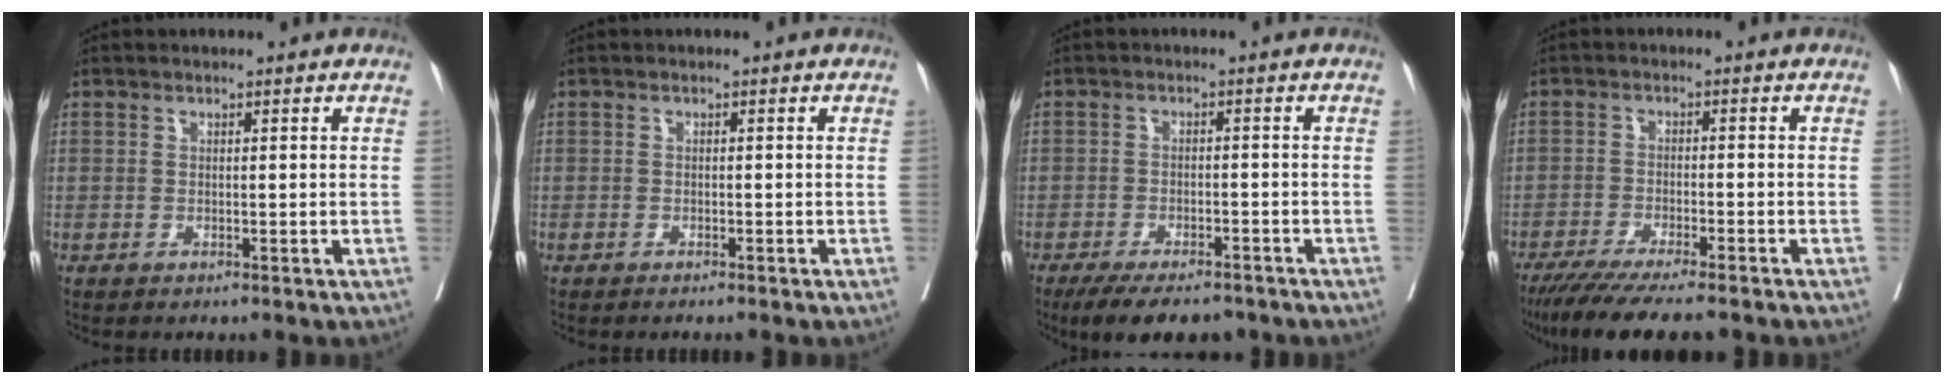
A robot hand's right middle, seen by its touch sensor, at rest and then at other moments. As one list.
[{"total": 1.4, "force": [-1.2, 0.2, 0.6], "torque": [-0.011, -0.003, -0.016]}, {"total": 9.8, "force": [-8.0, 3.2, 4.8], "torque": [-0.065, -0.007, -0.117]}, {"total": 11.2, "force": [-9.4, 0.6, 6.2], "torque": [-0.083, -0.025, -0.145]}]